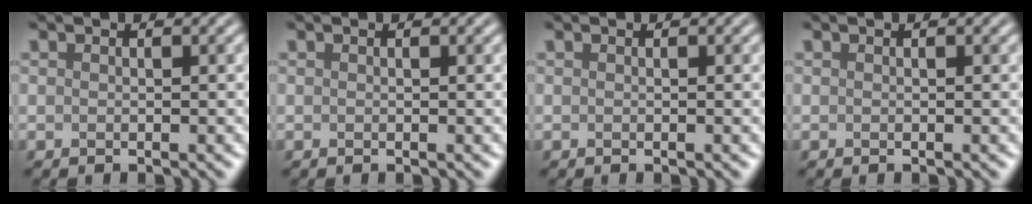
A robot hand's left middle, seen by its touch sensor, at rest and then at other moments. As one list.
[{"total": 0.0}, {"total": 0.0}, {"total": 0.0}]